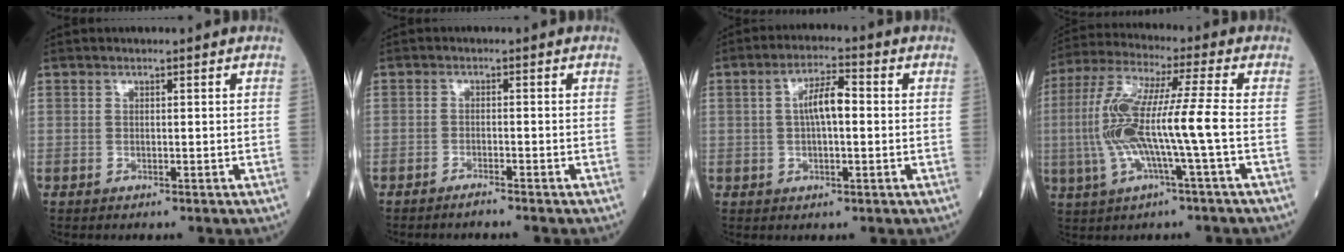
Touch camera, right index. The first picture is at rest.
{"total": 1.5, "force": [-1.4, -0.3, 0.4], "torque": [-0.007, 0.000, -0.026]}
{"total": 5.3, "force": [0.4, 1.4, 5.0], "torque": [-0.095, 0.015, 0.003]}
{"total": 12.7, "force": [-2.0, 0.0, 12.5], "torque": [-0.268, 0.017, -0.043]}